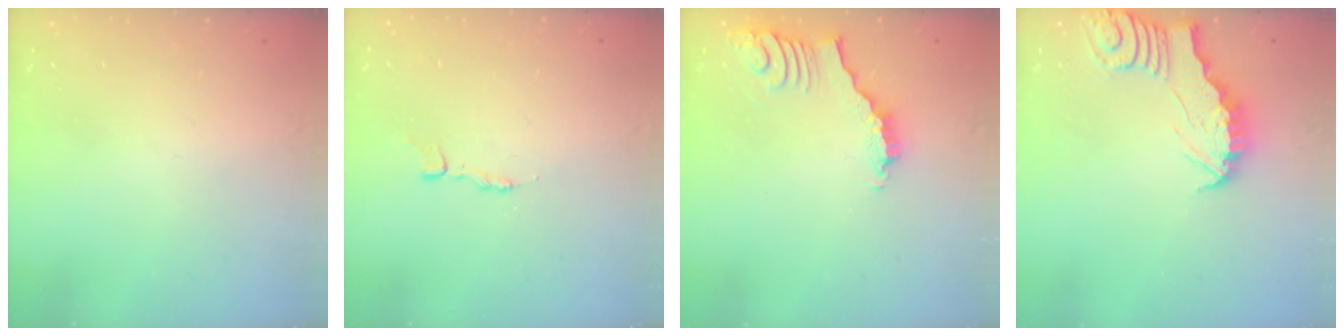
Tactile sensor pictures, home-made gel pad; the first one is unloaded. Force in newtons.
{"total": 3.4, "press": 3.4, "slide": 0.3}
{"total": 2.5, "press": 2.5, "slide": 0.3}
{"total": 2.6, "press": 2.6, "slide": 0.2}